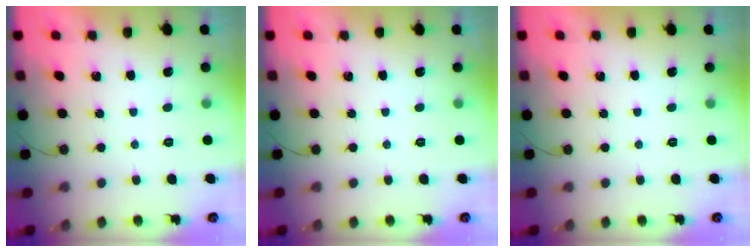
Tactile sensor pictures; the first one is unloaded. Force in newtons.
{"total": 0.0}
{"total": 0.0}